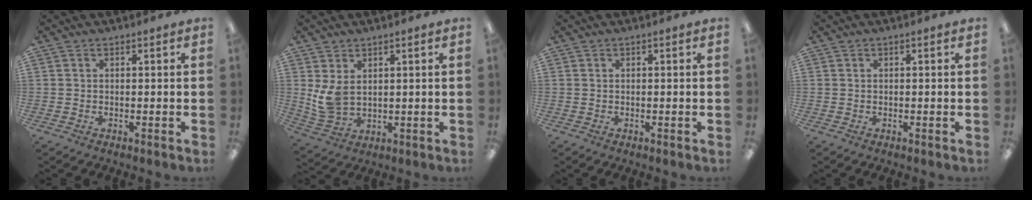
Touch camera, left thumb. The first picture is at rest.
{"total": 6.3, "force": [2.2, 3.9, 4.4], "torque": [-0.098, -0.004, 0.044]}
{"total": 0.0}
{"total": 0.0}